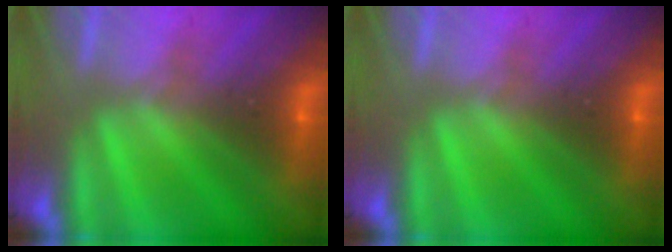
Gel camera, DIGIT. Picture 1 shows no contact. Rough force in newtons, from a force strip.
{"total": 0.0}